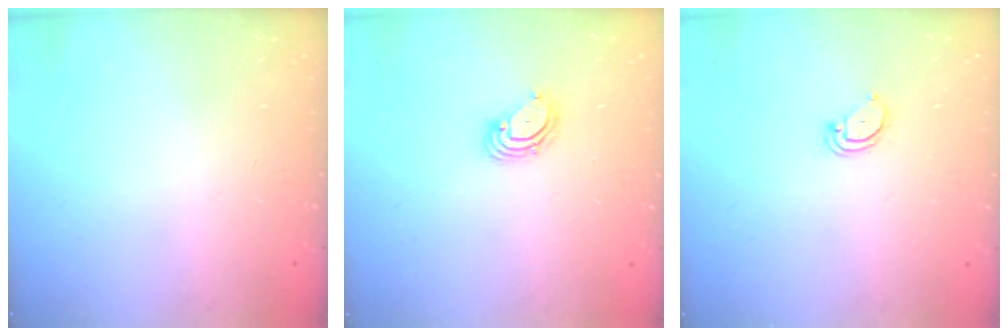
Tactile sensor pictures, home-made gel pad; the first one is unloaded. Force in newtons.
{"total": 3.3, "press": 3.3, "slide": 0.3}
{"total": 3.0, "press": 3.0, "slide": 0.2}